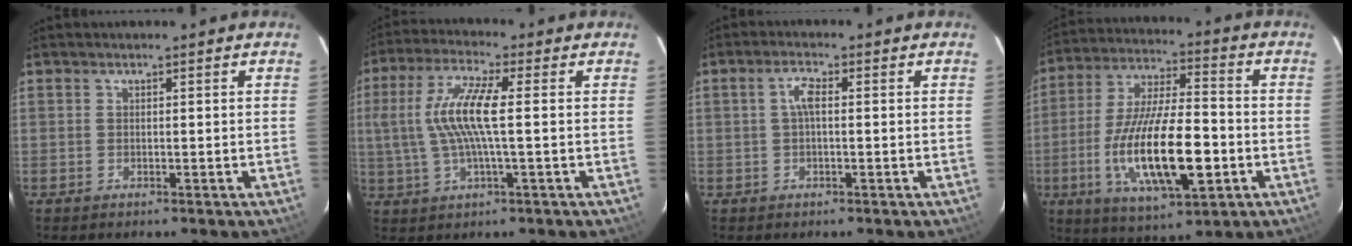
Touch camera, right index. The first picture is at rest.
{"total": 11.1, "force": [0.6, 1.8, 10.9], "torque": [-0.219, 0.007, 0.011]}
{"total": 2.8, "force": [0.2, 0.9, 2.7], "torque": [-0.056, 0.008, 0.005]}
{"total": 19.4, "force": [-5.1, 6.0, 17.7], "torque": [-0.350, -0.016, -0.085]}